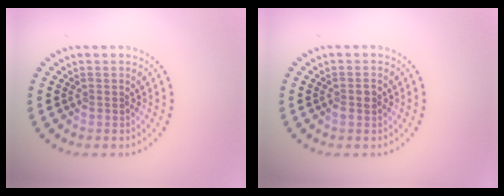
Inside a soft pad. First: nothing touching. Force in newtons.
{"total": 1.1, "press": 1.0, "slide": 0.4}